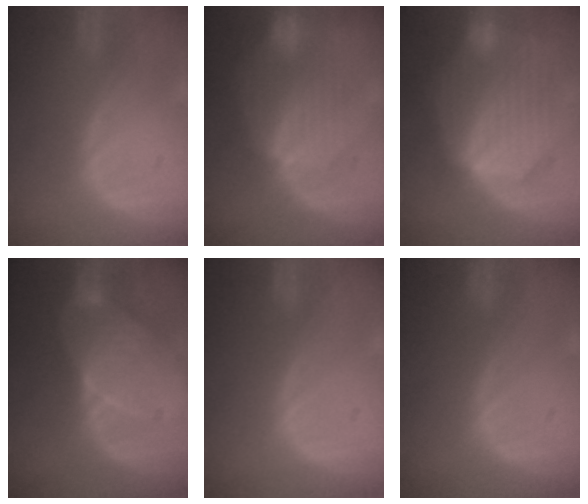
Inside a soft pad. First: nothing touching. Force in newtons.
{"total": 7.7, "press": 7.6, "slide": 0.7}
{"total": 10.9, "press": 10.9, "slide": 0.8}
{"total": 7.3, "press": 7.1, "slide": 1.6}
{"total": 0.0}
{"total": 0.0}